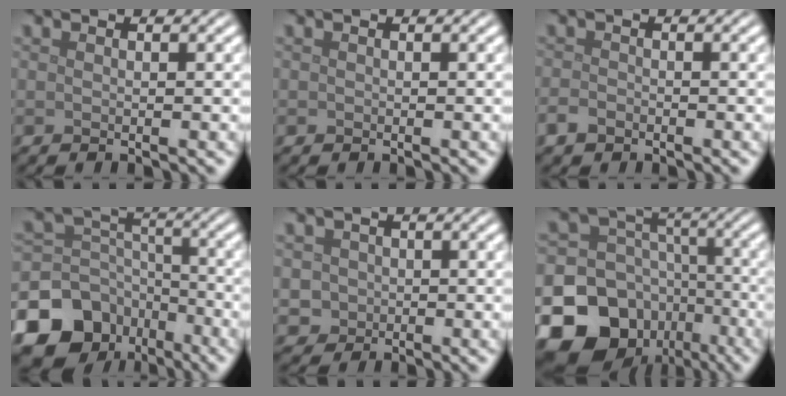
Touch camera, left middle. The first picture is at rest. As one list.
[{"total": 0.0}, {"total": 1.4, "force": [-0.9, 0.8, 0.6], "torque": [-0.012, -0.001, -0.021]}, {"total": 14.6, "force": [-8.5, 11.1, 4.1], "torque": [-0.115, -0.038, -0.145]}, {"total": 1.9, "force": [-0.1, 1.9, 0.3], "torque": [0.003, -0.001, 0.001]}, {"total": 20.2, "force": [-10.2, 16.3, 6.4], "torque": [-0.136, -0.061, -0.183]}]